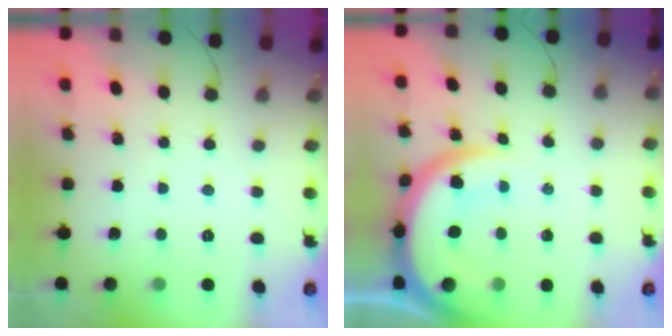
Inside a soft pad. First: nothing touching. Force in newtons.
{"total": 14.6, "press": 14.5, "slide": 1.3}